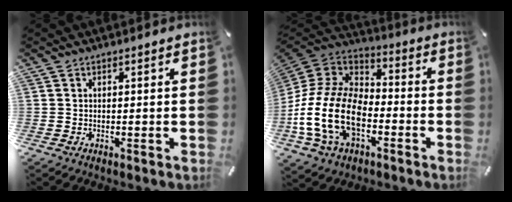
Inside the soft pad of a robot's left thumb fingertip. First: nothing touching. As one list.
[{"total": 20.6, "force": [-7.5, 13.5, 13.7], "torque": [-0.297, 0.034, -0.130]}]